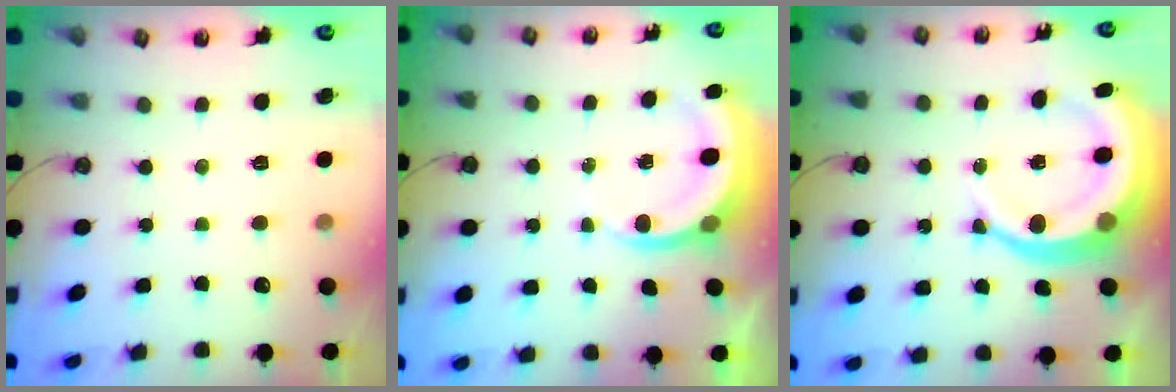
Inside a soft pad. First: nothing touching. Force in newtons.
{"total": 4.7, "press": 4.7, "slide": 0.3}
{"total": 14.6, "press": 14.4, "slide": 2.5}